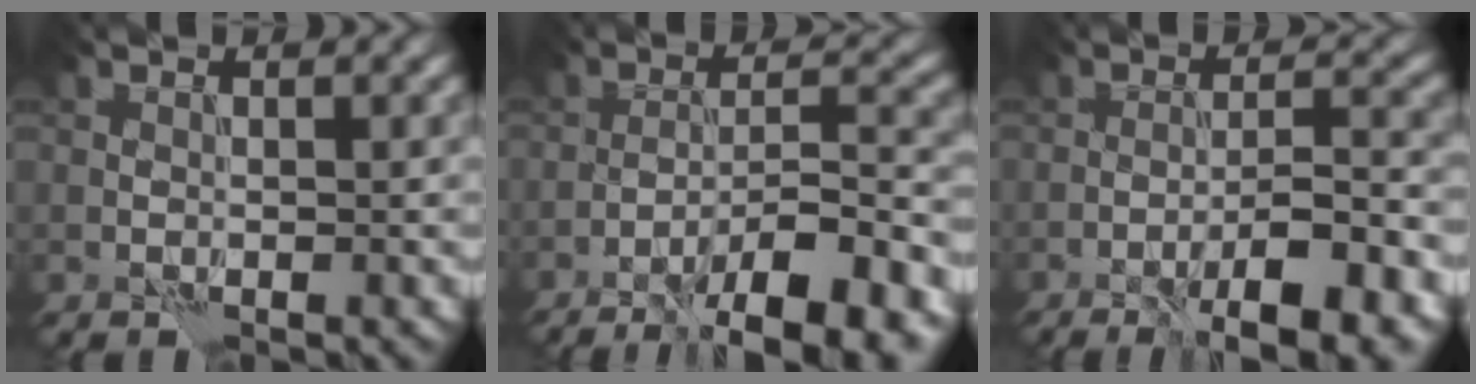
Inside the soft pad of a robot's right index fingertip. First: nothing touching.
{"total": 10.0, "force": [-6.7, 1.9, 7.2], "torque": [-0.105, 0.013, -0.101]}
{"total": 7.3, "force": [-4.2, 1.4, 5.9], "torque": [-0.085, 0.009, -0.062]}